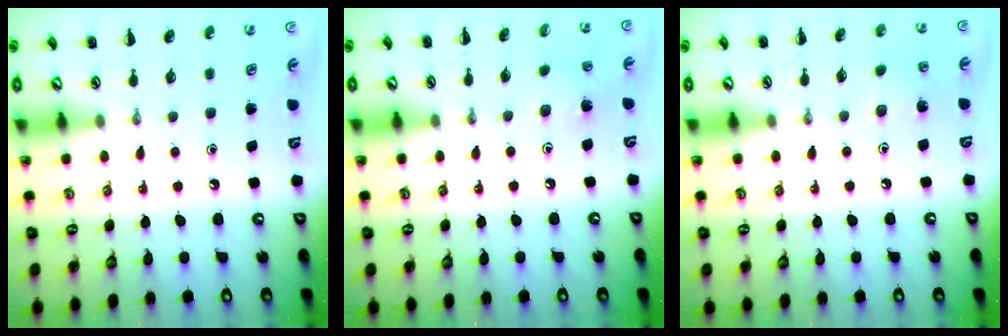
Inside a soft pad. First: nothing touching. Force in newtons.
{"total": 4.4, "press": 4.2, "slide": 1.4}
{"total": 6.3, "press": 6.1, "slide": 1.6}